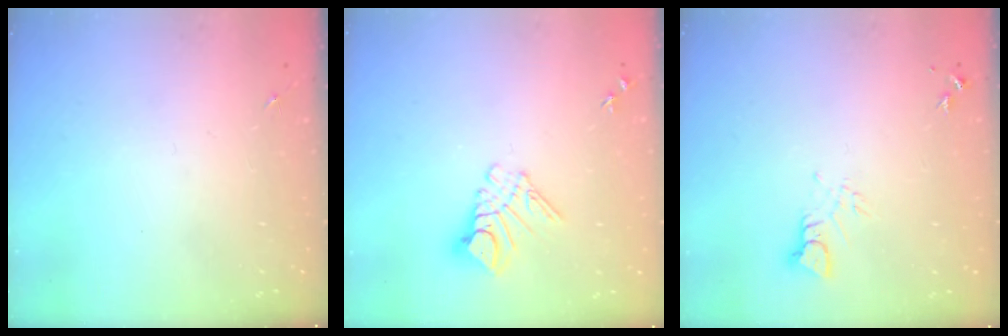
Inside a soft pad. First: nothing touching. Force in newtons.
{"total": 9.6, "press": 9.6, "slide": 1.0}
{"total": 3.5, "press": 3.5, "slide": 0.2}